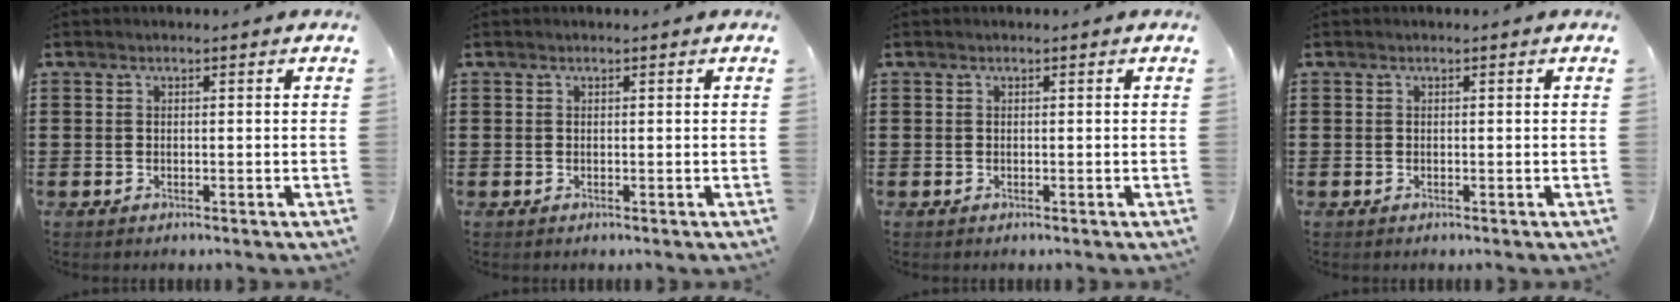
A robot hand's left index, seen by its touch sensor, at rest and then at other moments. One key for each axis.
{"total": 0.0}
{"total": 0.0}
{"total": 0.0}